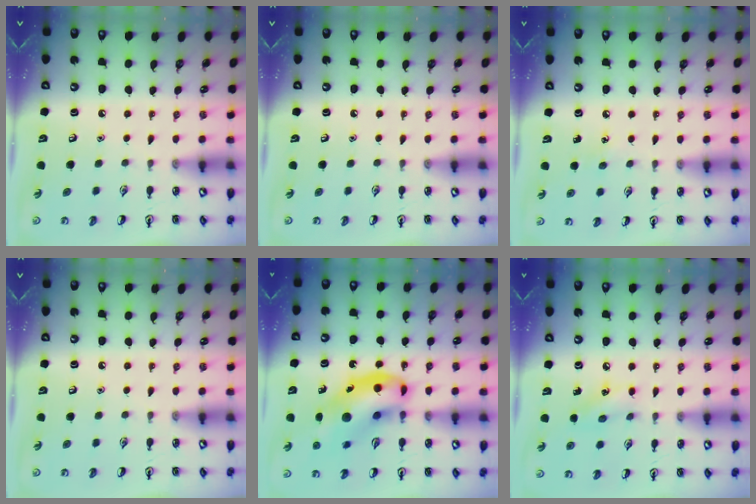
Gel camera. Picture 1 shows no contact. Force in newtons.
{"total": 0.0}
{"total": 3.0, "press": 2.8, "slide": 1.1}
{"total": 0.0}
{"total": 15.6, "press": 15.2, "slide": 3.5}
{"total": 6.6, "press": 6.3, "slide": 1.9}